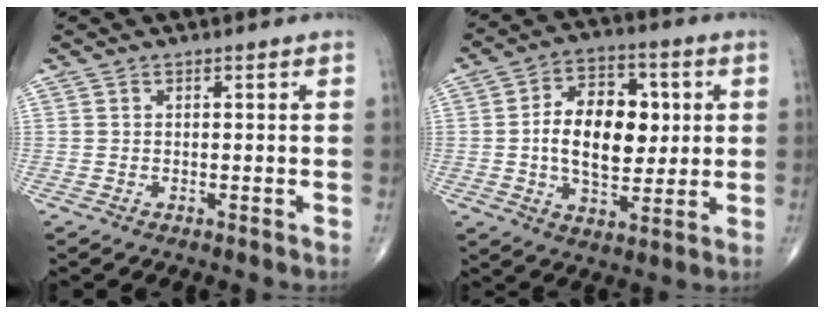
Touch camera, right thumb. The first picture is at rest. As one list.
[{"total": 14.9, "force": [1.1, 9.2, 11.6], "torque": [-0.151, 0.007, 0.017]}]